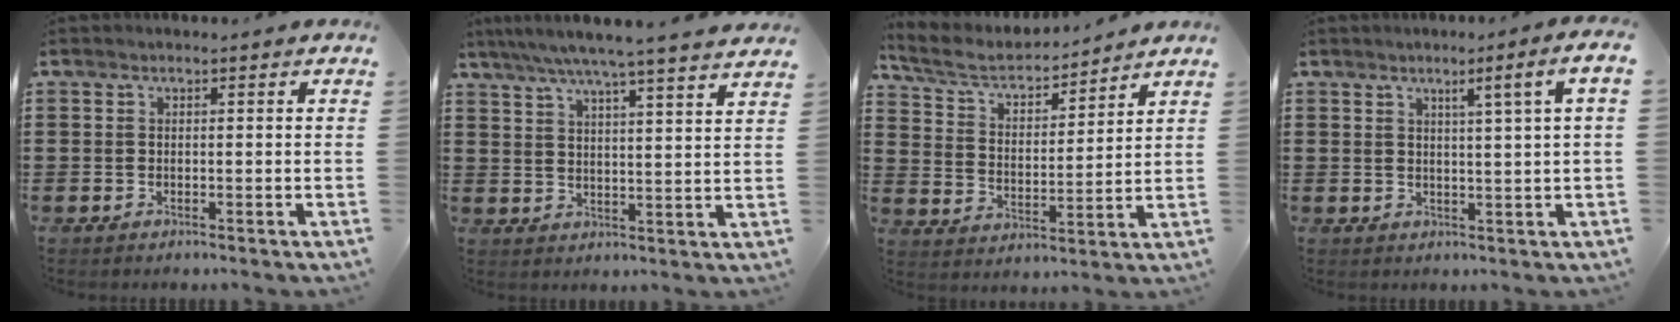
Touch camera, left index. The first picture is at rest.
{"total": 5.6, "force": [4.9, -0.6, 2.7], "torque": [-0.069, -0.027, 0.082]}
{"total": 5.0, "force": [4.4, 1.6, 1.8], "torque": [-0.059, -0.026, 0.069]}
{"total": 3.5, "force": [1.2, -1.1, 3.1], "torque": [-0.053, -0.012, 0.011]}